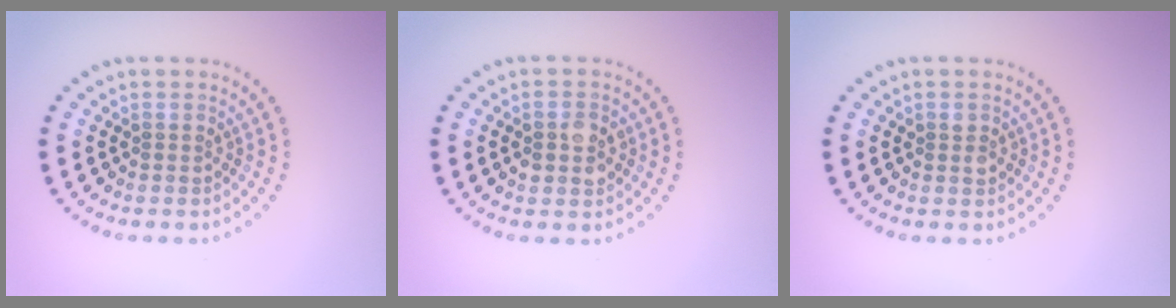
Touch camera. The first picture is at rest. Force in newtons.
{"total": 2.8, "press": 2.8, "slide": 0.2}
{"total": 1.1, "press": 1.0, "slide": 0.4}